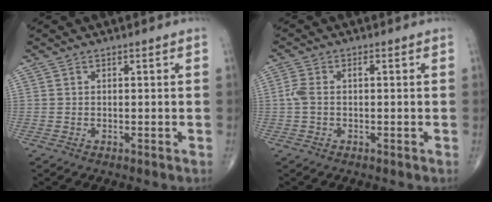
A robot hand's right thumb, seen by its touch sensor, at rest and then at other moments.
{"total": 3.4, "force": [0.0, 1.7, 2.9], "torque": [-0.079, 0.014, -0.003]}